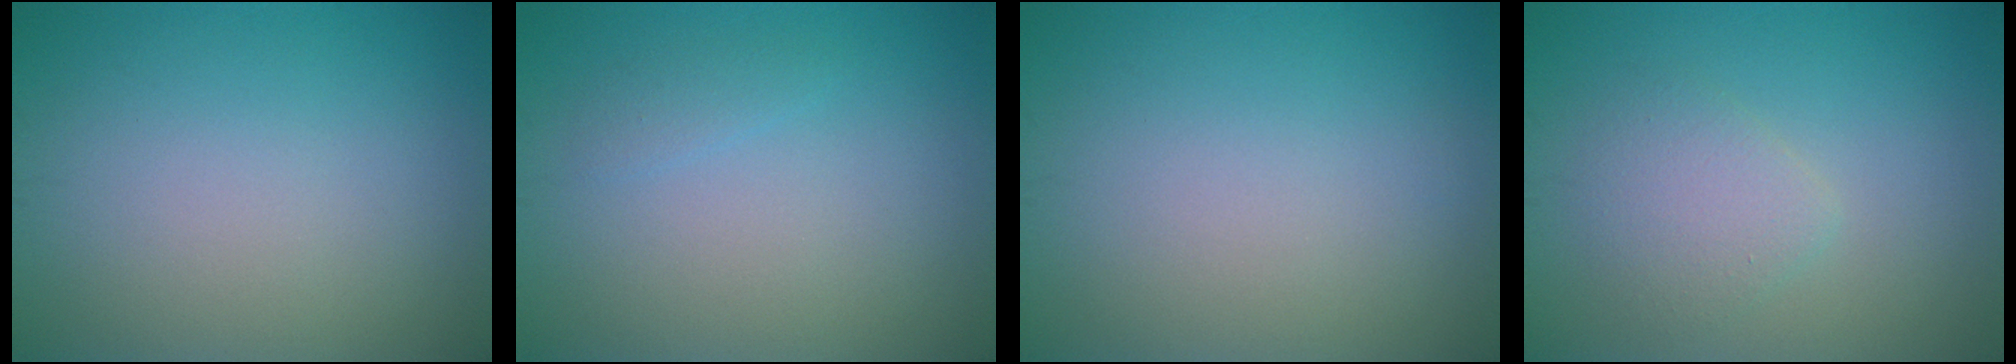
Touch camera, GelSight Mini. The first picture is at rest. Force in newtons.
{"total": 0.8, "press": 0.8, "slide": 0.0}
{"total": 0.0}
{"total": 2.4, "press": 2.4, "slide": 0.2}